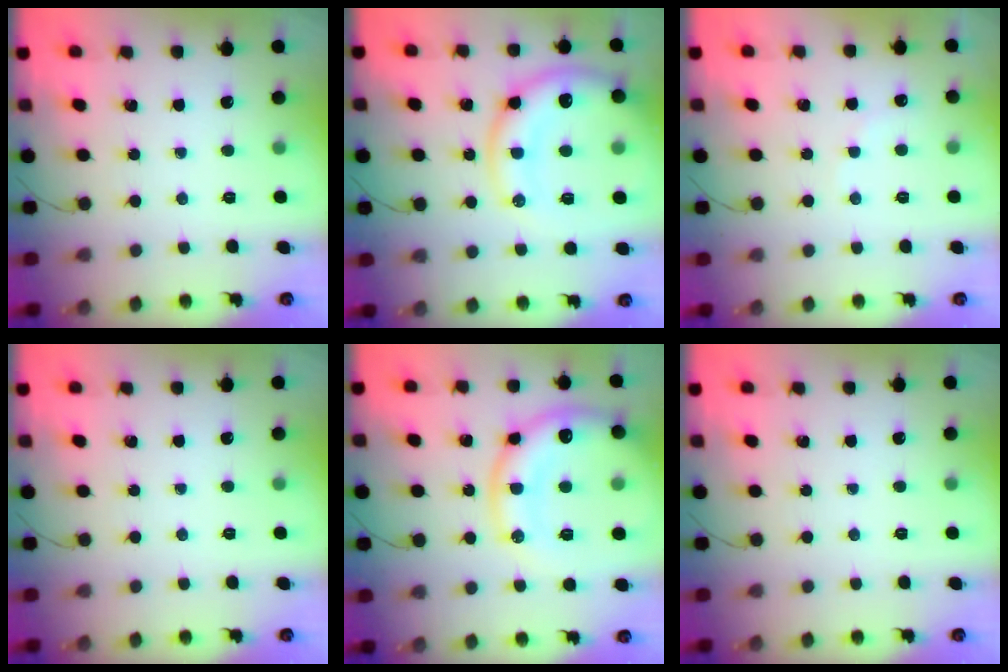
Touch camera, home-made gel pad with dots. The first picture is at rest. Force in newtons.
{"total": 16.3, "press": 16.1, "slide": 2.4}
{"total": 4.9, "press": 4.9, "slide": 0.8}
{"total": 0.0}
{"total": 21.3, "press": 21.1, "slide": 2.5}
{"total": 0.0}